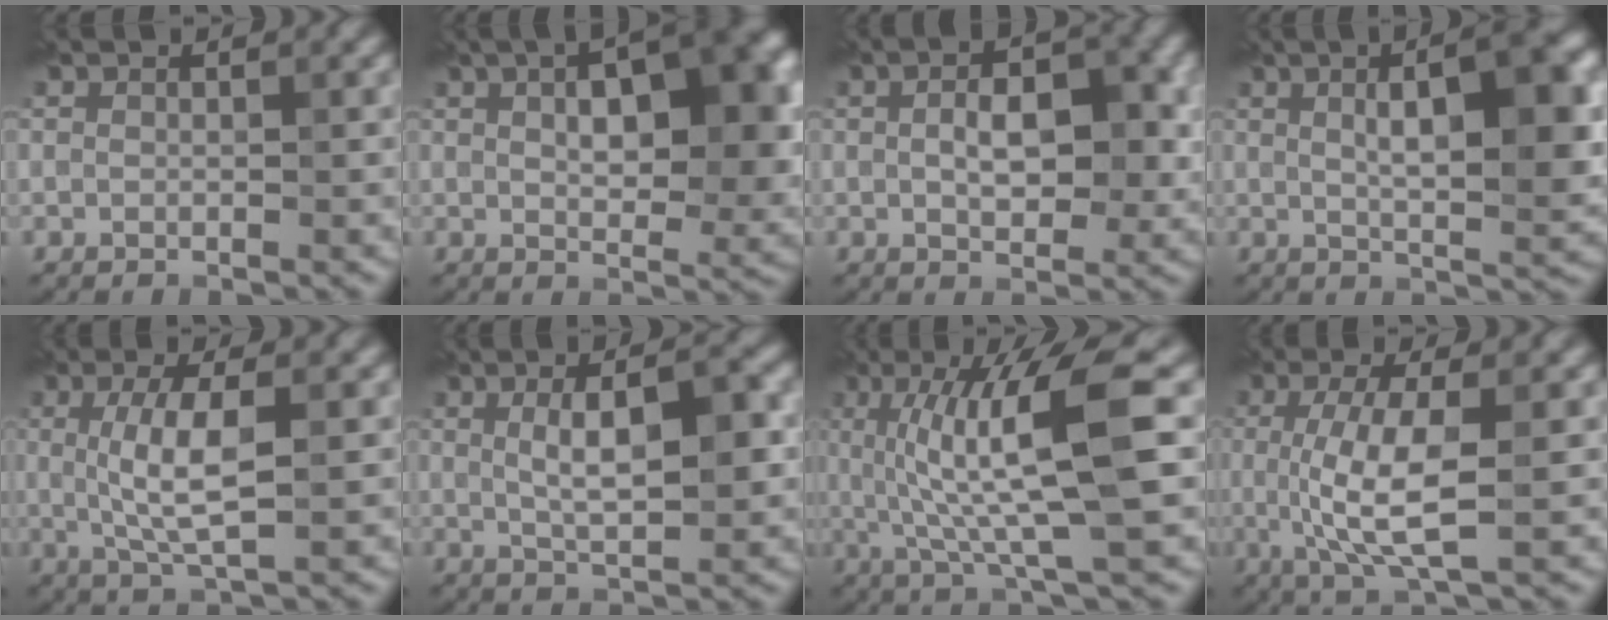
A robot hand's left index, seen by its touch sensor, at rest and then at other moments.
{"total": 10.2, "force": [2.4, 4.5, 8.8], "torque": [-0.107, 0.009, 0.035]}
{"total": 5.5, "force": [0.6, 2.8, 4.7], "torque": [-0.076, 0.002, 0.008]}
{"total": 9.0, "force": [2.0, 2.5, 8.4], "torque": [-0.111, 0.010, 0.028]}
{"total": 4.9, "force": [0.5, 1.2, 4.7], "torque": [-0.098, 0.001, 0.010]}
{"total": 5.5, "force": [0.9, 1.5, 5.2], "torque": [-0.088, 0.005, 0.014]}
{"total": 9.7, "force": [1.7, 1.9, 9.3], "torque": [-0.146, 0.000, 0.032]}
{"total": 6.2, "force": [0.0, 1.9, 5.9], "torque": [-0.123, -0.007, 0.001]}